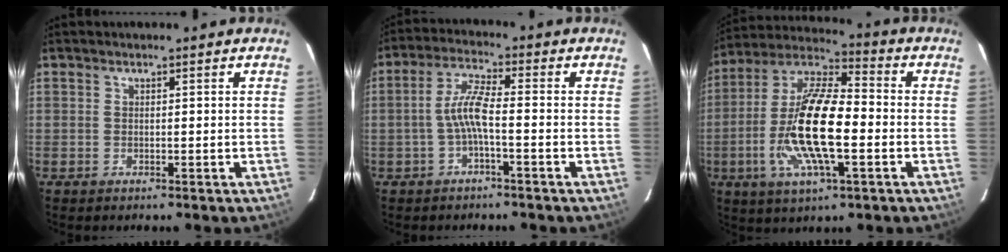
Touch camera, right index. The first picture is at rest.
{"total": 5.3, "force": [-1.7, 0.5, 5.0], "torque": [-0.110, 0.012, -0.034]}
{"total": 18.1, "force": [-3.8, 5.3, 16.9], "torque": [-0.336, -0.005, -0.081]}